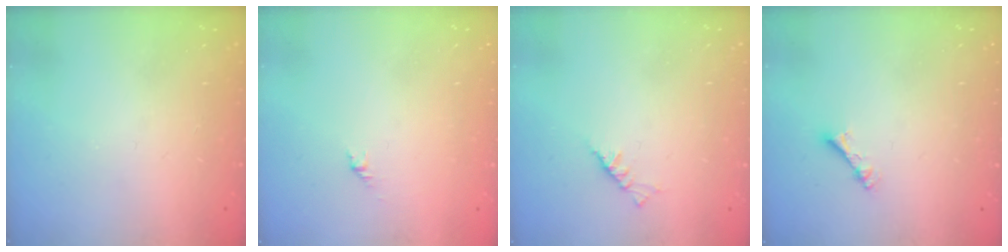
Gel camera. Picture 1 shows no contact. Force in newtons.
{"total": 1.7, "press": 1.6, "slide": 0.7}
{"total": 2.3, "press": 2.2, "slide": 0.5}
{"total": 2.4, "press": 2.4, "slide": 0.4}